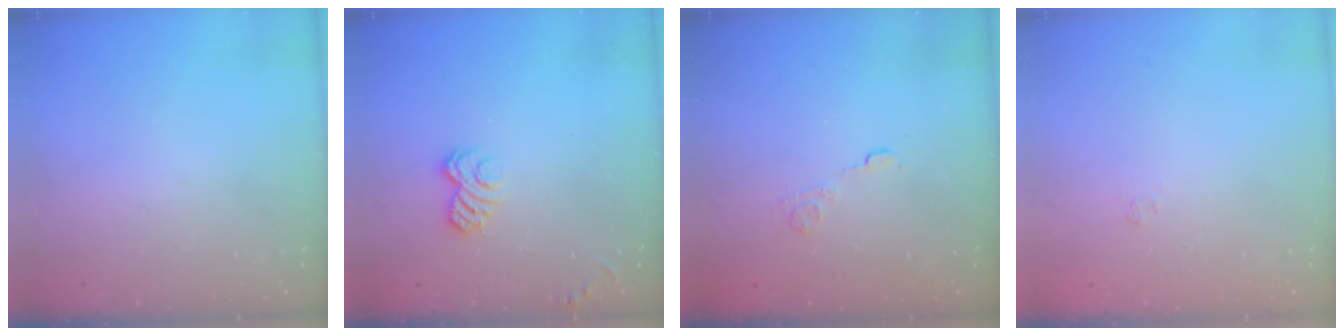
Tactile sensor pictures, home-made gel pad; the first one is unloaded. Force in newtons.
{"total": 4.7, "press": 4.5, "slide": 1.3}
{"total": 3.6, "press": 3.4, "slide": 1.2}
{"total": 1.7, "press": 1.2, "slide": 1.1}